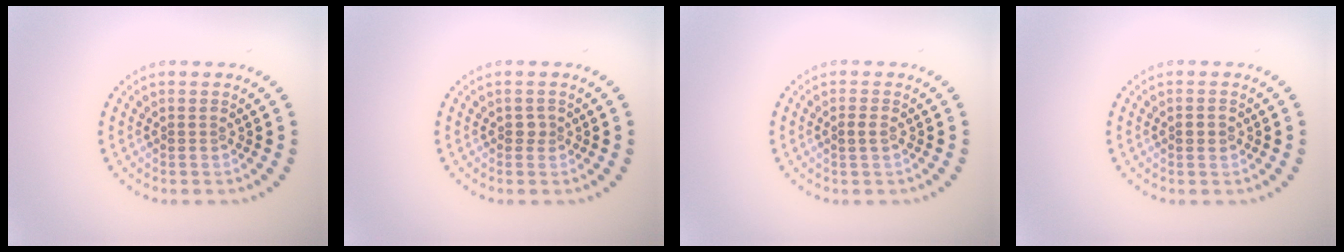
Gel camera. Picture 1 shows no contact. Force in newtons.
{"total": 0.8, "press": 0.5, "slide": 0.5}
{"total": 0.8, "press": 0.8, "slide": 0.1}
{"total": 0.8, "press": 0.8, "slide": 0.1}